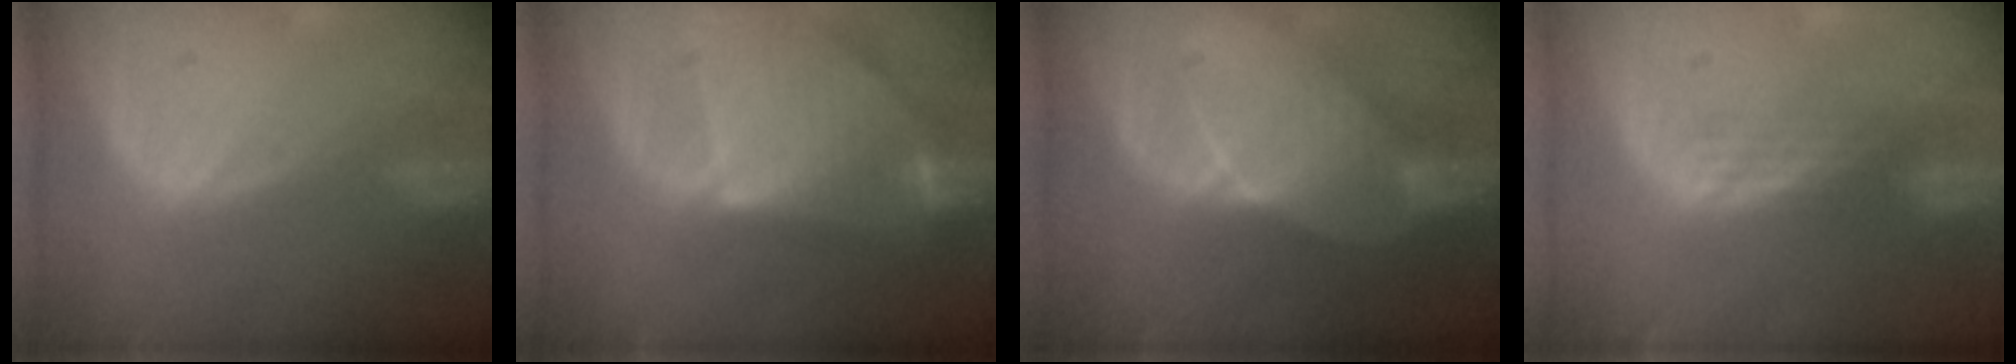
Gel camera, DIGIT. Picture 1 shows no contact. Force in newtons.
{"total": 9.5, "press": 8.3, "slide": 4.7}
{"total": 7.0, "press": 6.6, "slide": 2.3}
{"total": 2.2, "press": 2.2, "slide": 0.2}